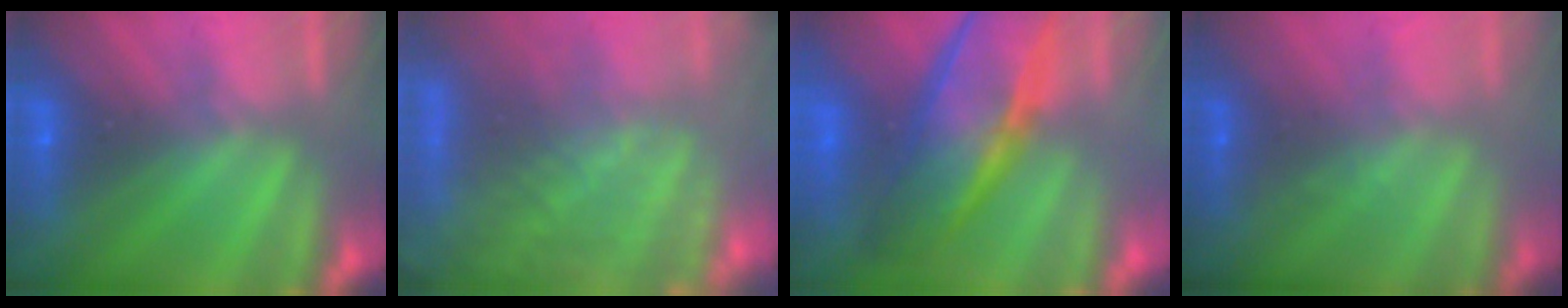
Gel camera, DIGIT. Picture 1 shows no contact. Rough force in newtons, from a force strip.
{"total": 10.5}
{"total": 6.9}
{"total": 1.4}